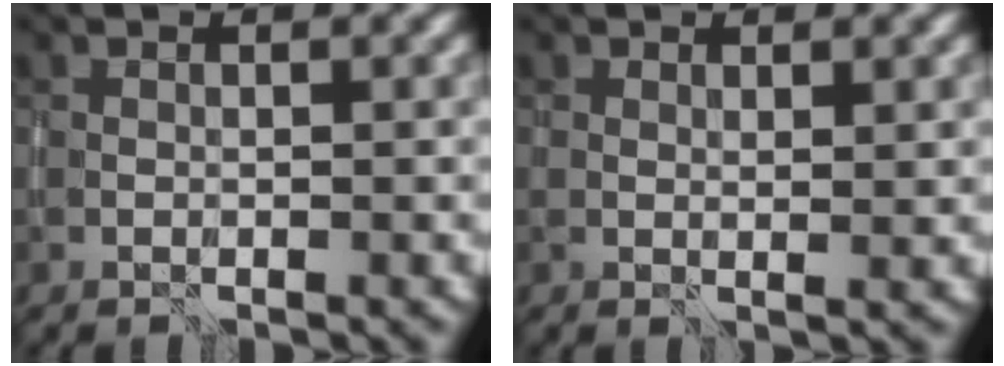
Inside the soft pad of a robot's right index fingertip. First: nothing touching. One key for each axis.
{"total": 1.2, "fx": 0.8, "fy": 0.2, "fz": 0.9, "tx": -0.011, "ty": -0.004, "tz": 0.015}